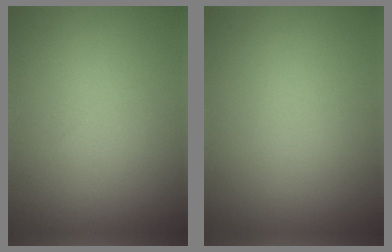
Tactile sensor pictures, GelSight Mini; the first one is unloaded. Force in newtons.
{"total": 0.0}